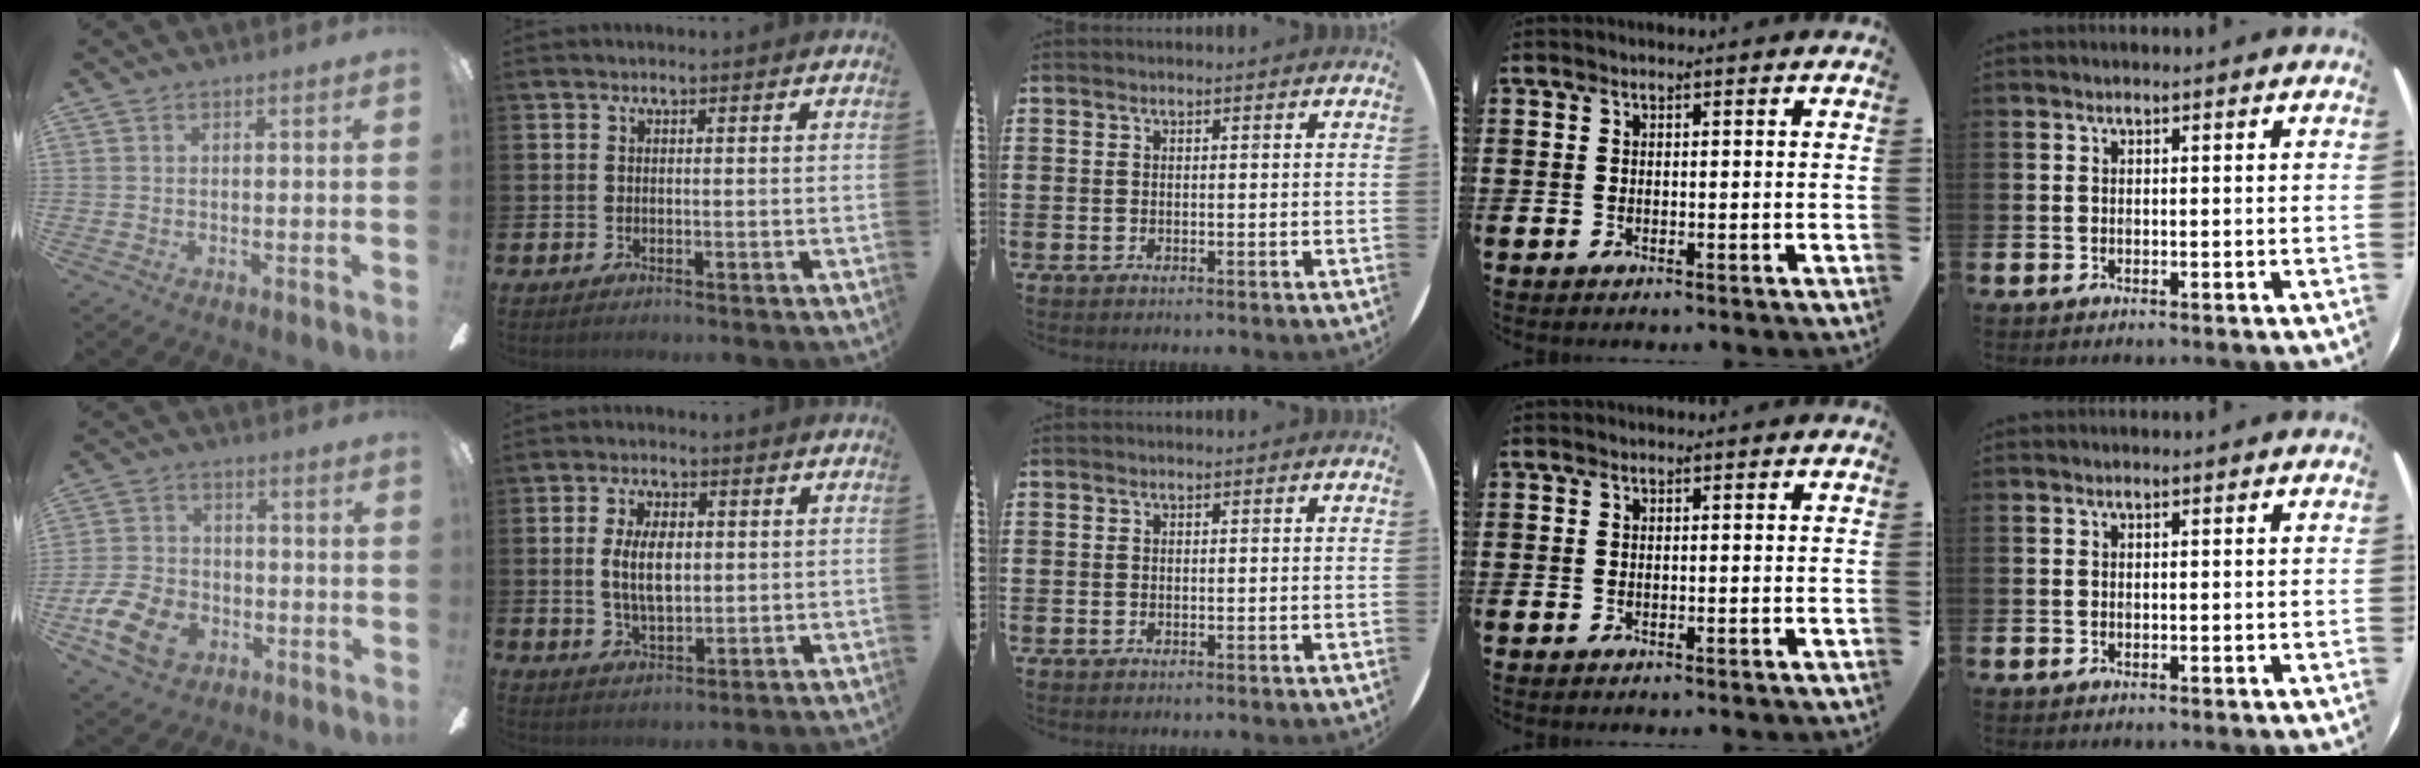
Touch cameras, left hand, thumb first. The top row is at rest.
{"thumb": {"total": 12.7, "force": [-5.7, 9.0, 6.9], "torque": [-0.158, 0.041, -0.103]}, "index": {"total": 6.0, "force": [1.1, 3.1, 5.1], "torque": [-0.078, 0.000, 0.013]}}